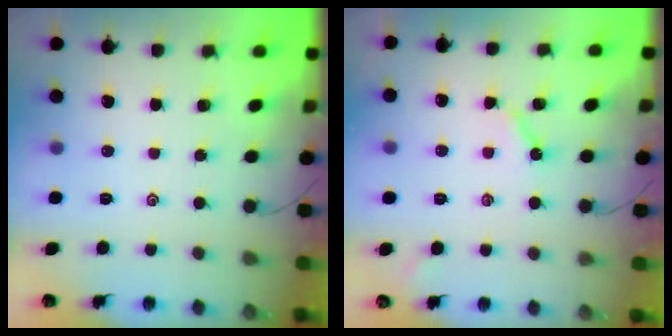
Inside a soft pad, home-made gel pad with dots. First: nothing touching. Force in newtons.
{"total": 4.4, "press": 4.4, "slide": 0.6}